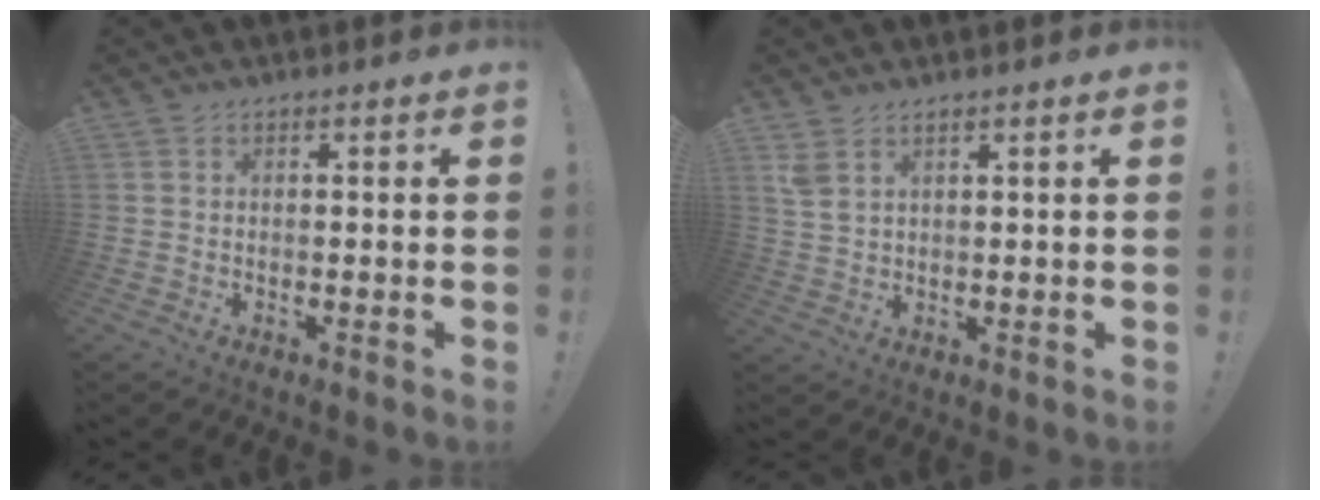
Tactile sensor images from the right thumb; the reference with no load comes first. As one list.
[{"total": 3.5, "force": [2.3, 1.5, 2.2], "torque": [-0.044, -0.007, 0.044]}]